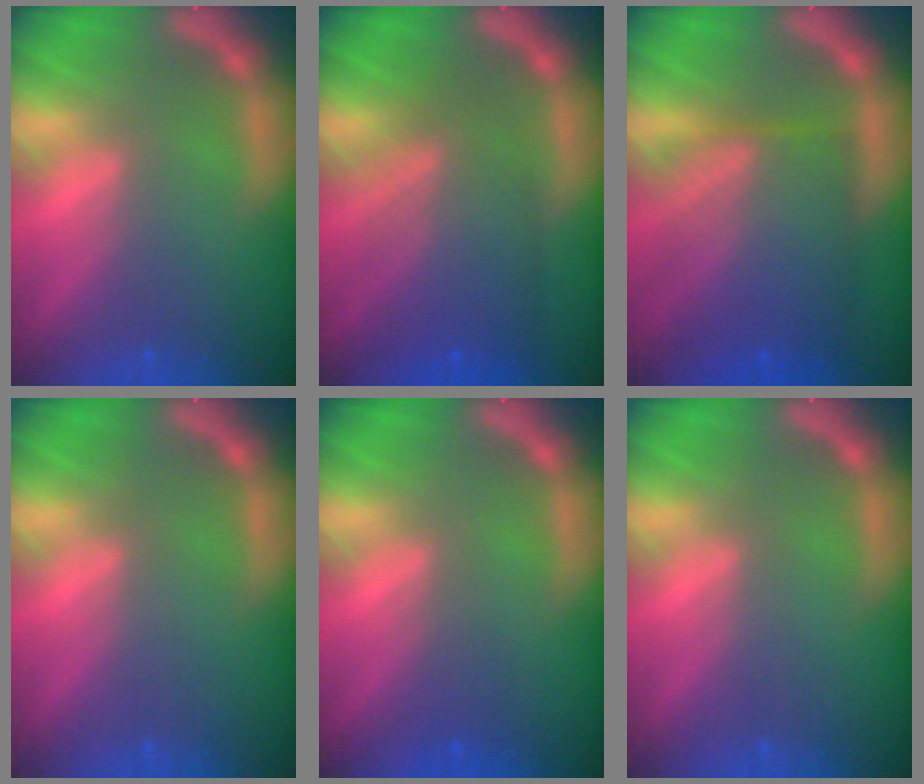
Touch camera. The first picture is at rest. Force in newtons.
{"total": 7.5}
{"total": 9.6}
{"total": 0.0}
{"total": 1.5}
{"total": 0.0}